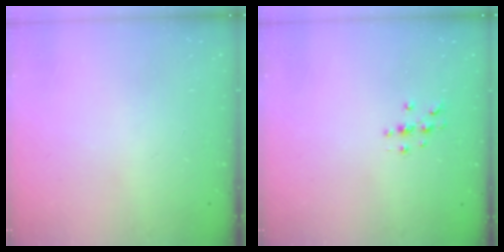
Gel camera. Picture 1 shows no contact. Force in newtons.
{"total": 3.3, "press": 3.3, "slide": 0.4}